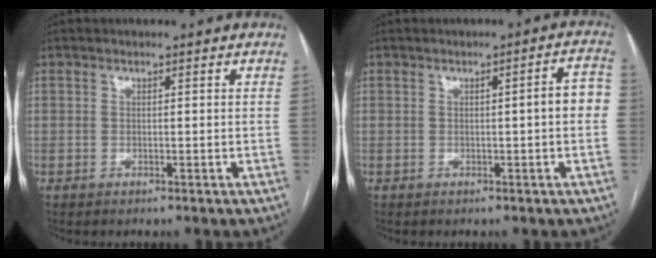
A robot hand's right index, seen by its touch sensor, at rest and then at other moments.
{"total": 4.0, "force": [-0.3, 0.3, 4.0], "torque": [-0.045, 0.012, -0.005]}